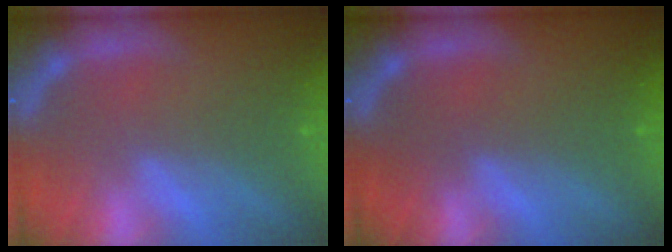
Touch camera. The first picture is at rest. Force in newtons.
{"total": 0.0}